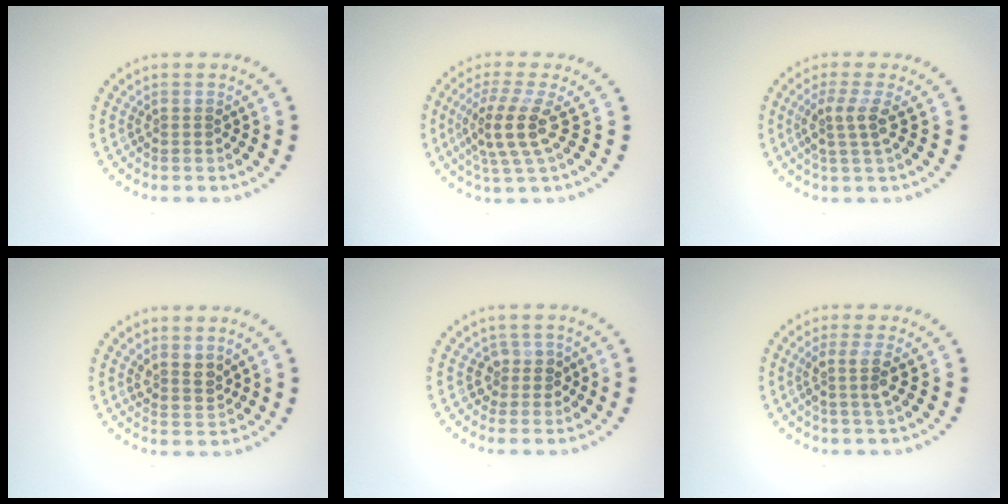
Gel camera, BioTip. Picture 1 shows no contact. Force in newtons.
{"total": 3.9, "press": 3.2, "slide": 2.3}
{"total": 2.5, "press": 1.9, "slide": 1.6}
{"total": 2.0, "press": 1.6, "slide": 1.1}
{"total": 1.8, "press": 1.4, "slide": 1.1}
{"total": 2.2, "press": 1.7, "slide": 1.4}